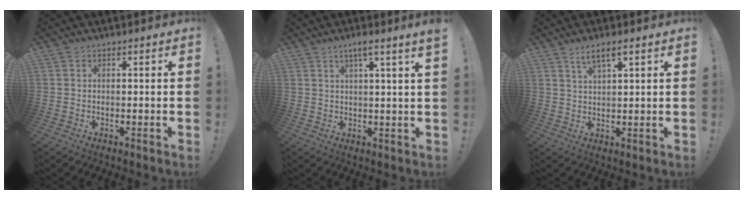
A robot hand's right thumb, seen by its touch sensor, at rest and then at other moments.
{"total": 4.6, "force": [2.5, -0.8, 3.8], "torque": [-0.057, -0.013, 0.035]}
{"total": 4.4, "force": [2.9, 0.8, 3.3], "torque": [-0.057, -0.011, 0.047]}